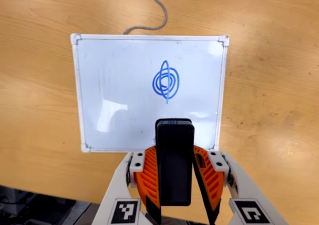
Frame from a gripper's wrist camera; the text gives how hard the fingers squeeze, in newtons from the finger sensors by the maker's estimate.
{"total": 5.5, "left": 4.4, "right": 6.6}